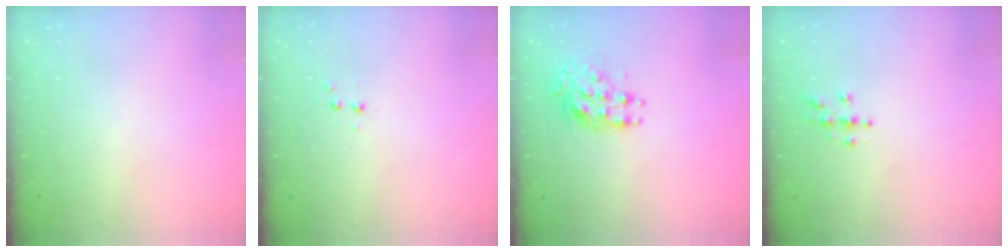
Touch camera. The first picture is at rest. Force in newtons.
{"total": 2.6, "press": 2.5, "slide": 0.8}
{"total": 9.0, "press": 9.0, "slide": 0.4}
{"total": 3.8, "press": 3.8, "slide": 0.3}